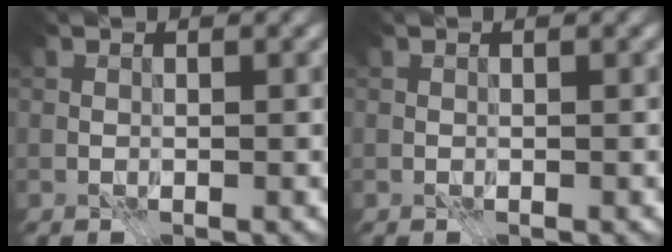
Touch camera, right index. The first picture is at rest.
{"total": 0.0}